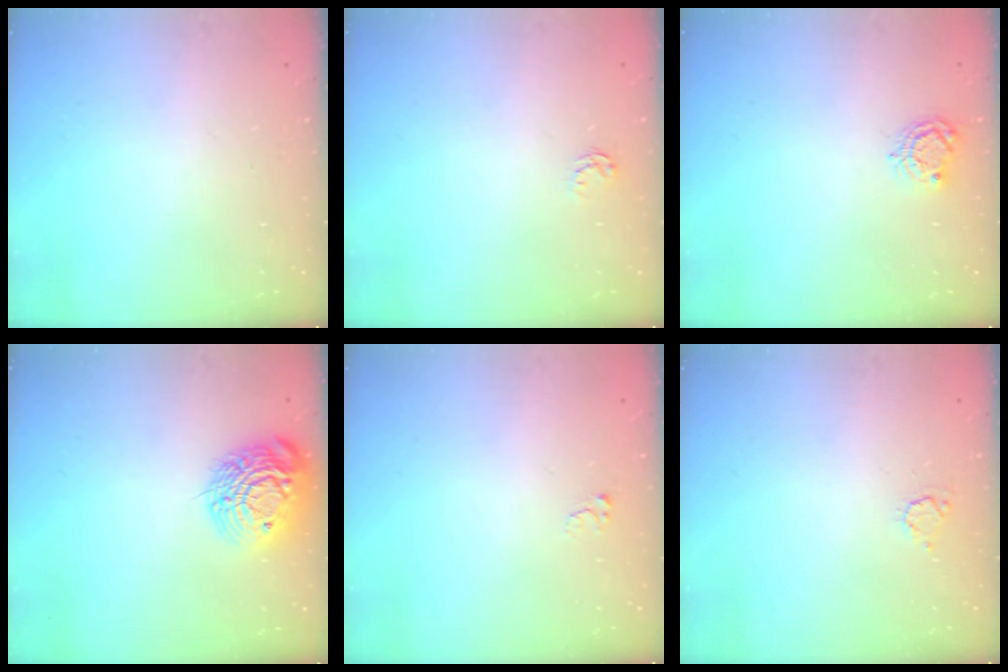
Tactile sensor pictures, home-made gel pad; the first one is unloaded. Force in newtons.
{"total": 2.5, "press": 2.5, "slide": 0.4}
{"total": 5.7, "press": 5.7, "slide": 0.2}
{"total": 15.8, "press": 15.7, "slide": 1.3}
{"total": 2.5, "press": 2.5, "slide": 0.3}
{"total": 3.2, "press": 3.1, "slide": 0.4}